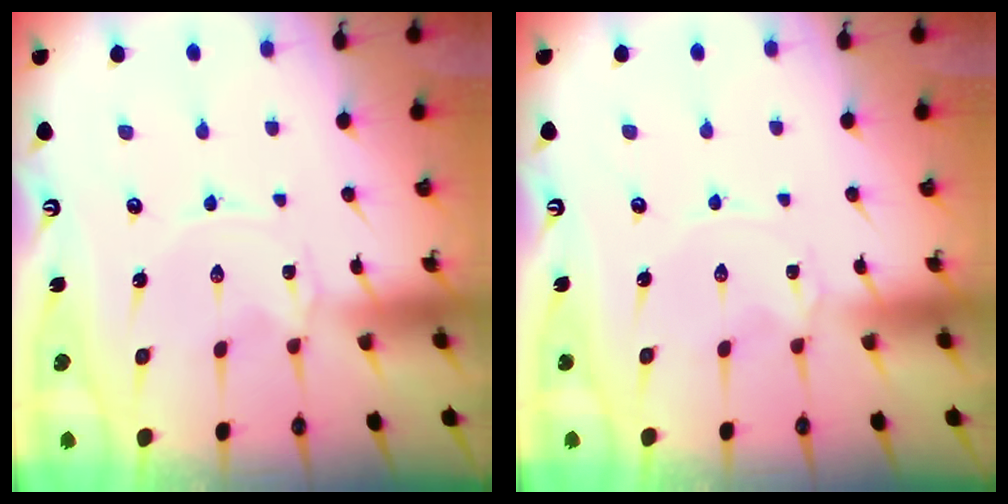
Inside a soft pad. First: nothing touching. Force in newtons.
{"total": 2.6, "press": 2.6, "slide": 0.4}